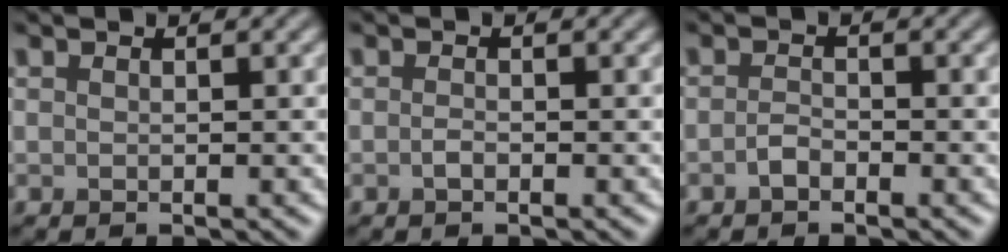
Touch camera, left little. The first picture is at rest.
{"total": 0.7, "force": [-0.3, 0.3, 0.5], "torque": [-0.013, 0.000, -0.007]}
{"total": 1.1, "force": [-0.7, 0.5, 0.7], "torque": [-0.016, 0.002, -0.016]}